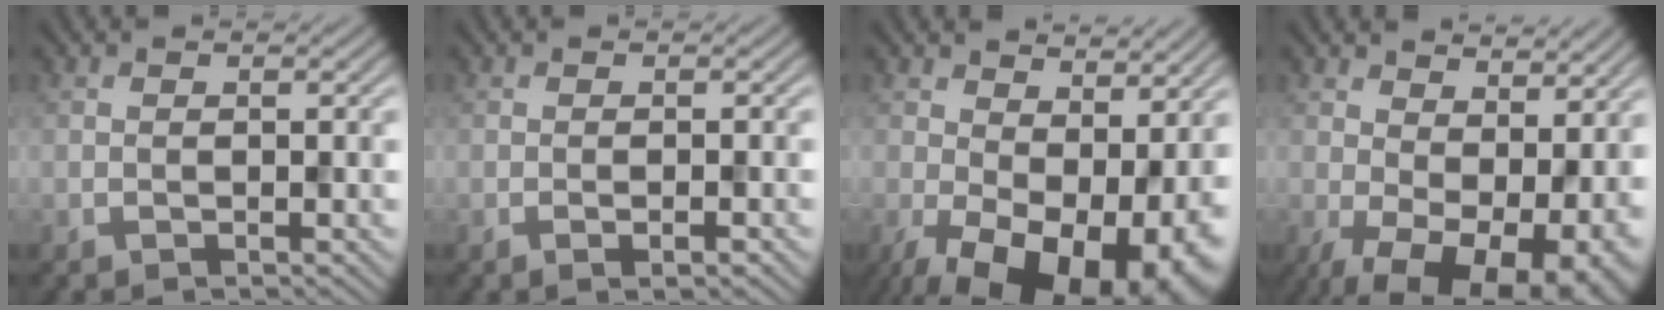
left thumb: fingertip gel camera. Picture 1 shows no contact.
{"total": 1.5, "force": [-0.7, 0.2, 1.3], "torque": [-0.020, 0.000, -0.013]}
{"total": 15.7, "force": [-3.6, 9.0, 12.3], "torque": [-0.200, -0.034, -0.026]}
{"total": 13.4, "force": [-1.3, 7.5, 11.0], "torque": [-0.179, -0.034, 0.008]}